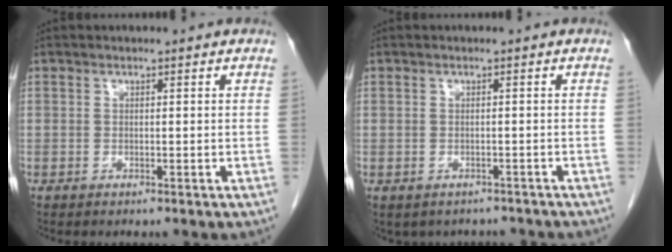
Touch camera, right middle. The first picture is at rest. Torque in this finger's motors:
{"motor_torque": [-0.57, -0.23, -0.08, -0.02]}